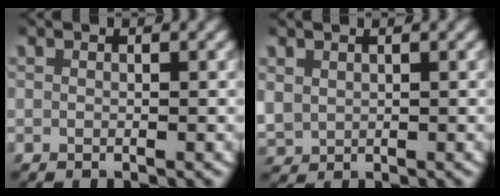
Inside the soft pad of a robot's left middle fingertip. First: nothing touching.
{"total": 2.4, "force": [0.8, 2.1, 0.9], "torque": [-0.032, -0.003, 0.022]}